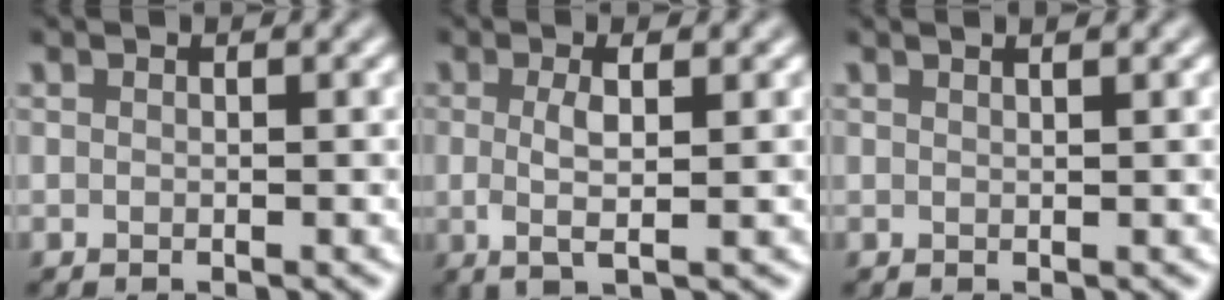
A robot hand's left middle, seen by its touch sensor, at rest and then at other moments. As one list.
[{"total": 2.9, "force": [0.0, 0.6, 2.8], "torque": [-0.053, -0.005, -0.001]}, {"total": 1.6, "force": [1.1, 0.7, 1.0], "torque": [0.005, -0.001, -0.008]}]